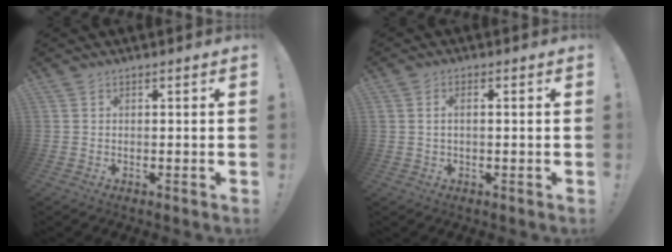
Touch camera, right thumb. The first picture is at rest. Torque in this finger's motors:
{"motor_torque": [-0.13, 0.37, 0.16, -0.27, 0.03]}